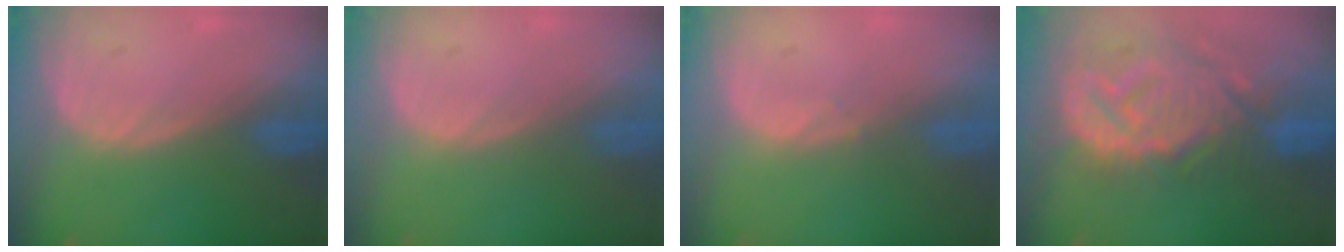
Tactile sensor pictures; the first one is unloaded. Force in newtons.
{"total": 0.0}
{"total": 0.5, "press": 0.5, "slide": 0.2}
{"total": 14.4, "press": 12.4, "slide": 7.3}